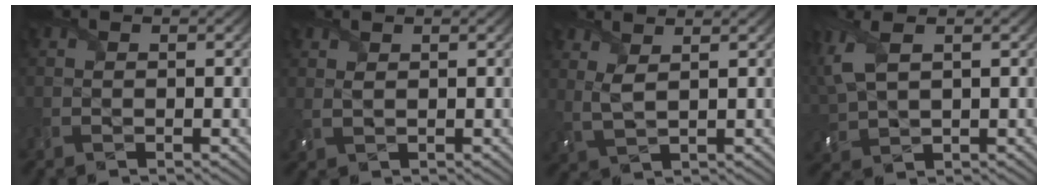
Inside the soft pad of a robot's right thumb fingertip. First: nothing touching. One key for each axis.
{"total": 1.3, "fx": 0.9, "fy": 0.6, "fz": 0.9, "tx": -0.030, "ty": 0.001, "tz": 0.021}
{"total": 3.0, "fx": 1.9, "fy": 0.7, "fz": 2.2, "tx": -0.064, "ty": 0.003, "tz": 0.046}
{"total": 7.3, "fx": 2.8, "fy": 3.7, "fz": 5.7, "tx": -0.177, "ty": 0.010, "tz": 0.056}